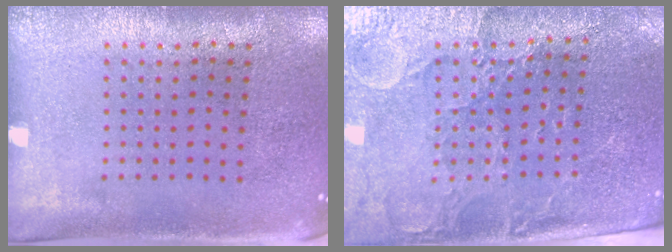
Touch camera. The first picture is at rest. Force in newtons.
{"total": 3.6, "press": 3.3, "slide": 1.4}